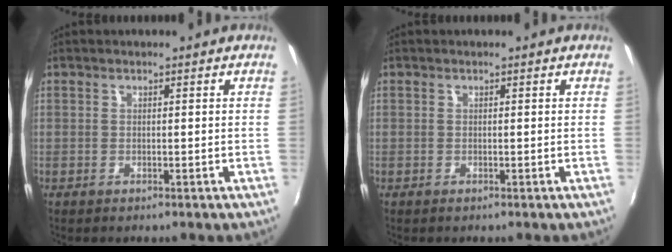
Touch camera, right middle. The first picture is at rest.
{"total": 0.0}